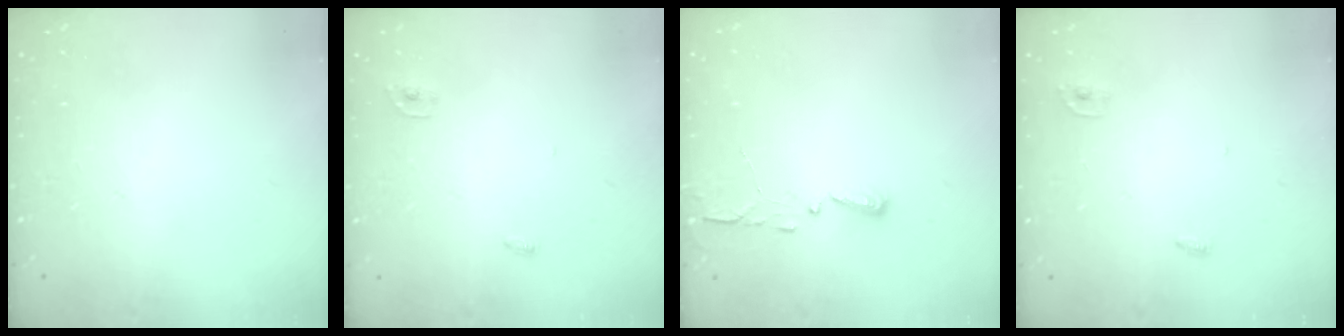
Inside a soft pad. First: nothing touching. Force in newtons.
{"total": 2.4, "press": 2.4, "slide": 0.2}
{"total": 3.1, "press": 3.1, "slide": 0.3}
{"total": 2.8, "press": 2.8, "slide": 0.1}